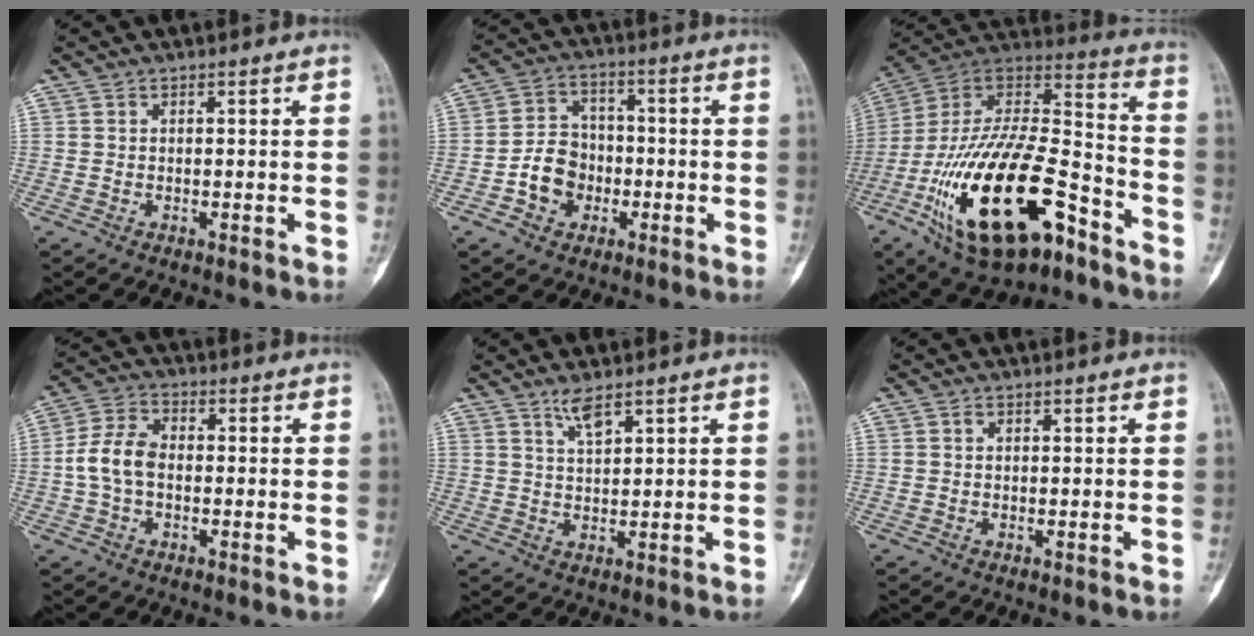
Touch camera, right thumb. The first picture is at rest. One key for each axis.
{"total": 8.4, "fx": -2.4, "fy": 7.1, "fz": 3.7, "tx": -0.033, "ty": 0.029, "tz": -0.047}
{"total": 30.9, "fx": -13.9, "fy": 13.8, "fz": 23.9, "tx": -0.478, "ty": 0.054, "tz": -0.234}
{"total": 7.5, "fx": -0.8, "fy": 5.0, "fz": 5.6, "tx": -0.111, "ty": 0.022, "tz": -0.024}
{"total": 3.4, "fx": 2.5, "fy": 0.7, "fz": 2.2, "tx": -0.041, "ty": -0.013, "tz": 0.052}
{"total": 0.6, "fx": 0.2, "fy": 0.4, "fz": 0.3, "tx": -0.005, "ty": 0.000, "tz": 0.004}